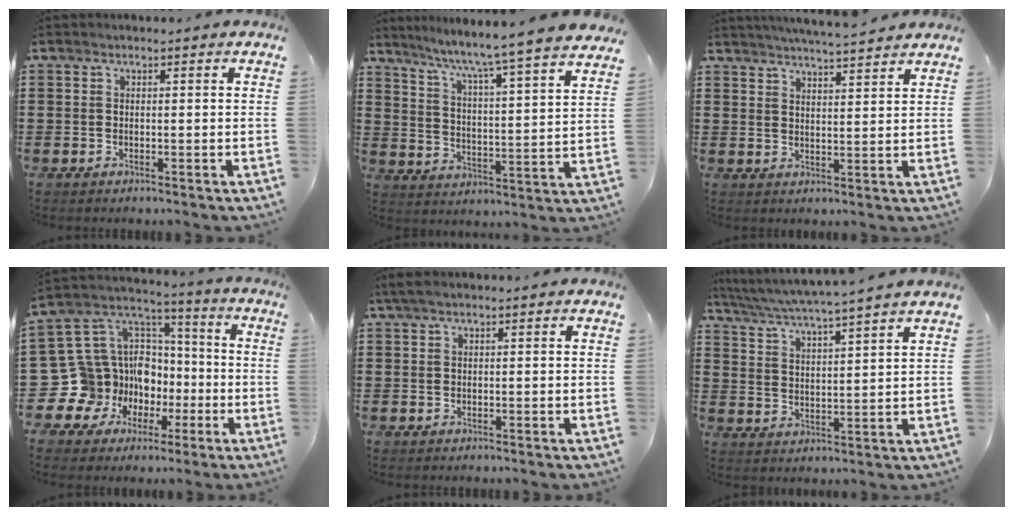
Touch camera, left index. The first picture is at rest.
{"total": 5.7, "force": [4.9, -1.4, 2.5], "torque": [-0.070, -0.053, 0.071]}
{"total": 4.2, "force": [4.1, -0.3, 0.9], "torque": [-0.031, -0.018, 0.073]}
{"total": 15.4, "force": [-5.5, 13.9, 3.7], "torque": [-0.134, -0.017, -0.064]}
{"total": 0.9, "force": [0.4, 0.2, 0.8], "torque": [-0.016, 0.002, 0.007]}
{"total": 4.3, "force": [3.9, -0.8, 1.6], "torque": [-0.051, -0.029, 0.062]}